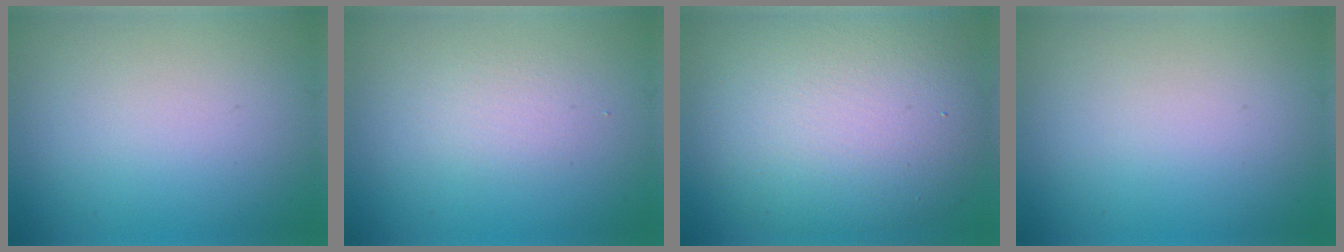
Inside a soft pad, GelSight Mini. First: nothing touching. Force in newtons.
{"total": 1.5, "press": 1.5, "slide": 0.1}
{"total": 11.6, "press": 11.6, "slide": 0.7}
{"total": 0.0}